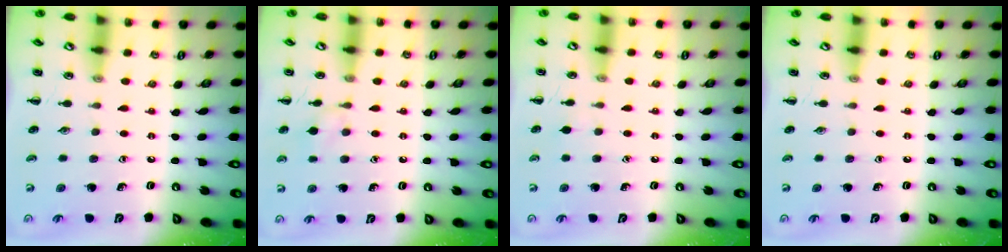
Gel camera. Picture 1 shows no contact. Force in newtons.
{"total": 6.6, "press": 6.2, "slide": 2.2}
{"total": 2.7, "press": 2.5, "slide": 1.0}
{"total": 0.0}